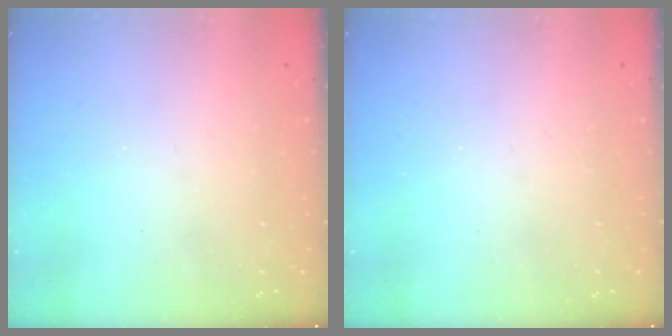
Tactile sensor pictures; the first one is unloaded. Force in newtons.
{"total": 0.0}